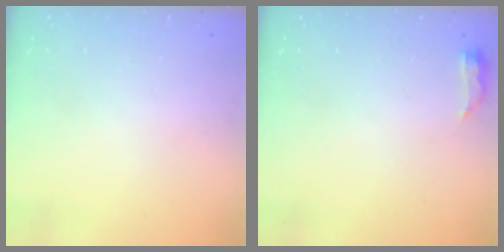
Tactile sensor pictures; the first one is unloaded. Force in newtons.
{"total": 5.1, "press": 4.8, "slide": 1.7}